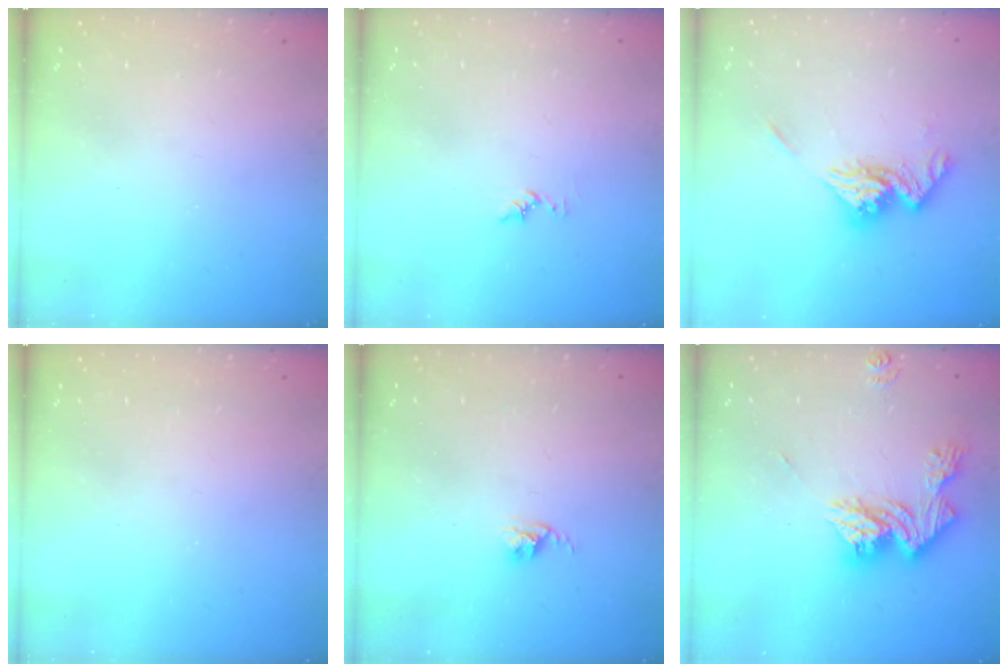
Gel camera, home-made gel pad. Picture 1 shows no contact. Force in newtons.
{"total": 5.6, "press": 5.6, "slide": 0.5}
{"total": 12.3, "press": 12.3, "slide": 1.3}
{"total": 0.0}
{"total": 2.4, "press": 2.4, "slide": 0.3}
{"total": 14.7, "press": 14.7, "slide": 1.2}